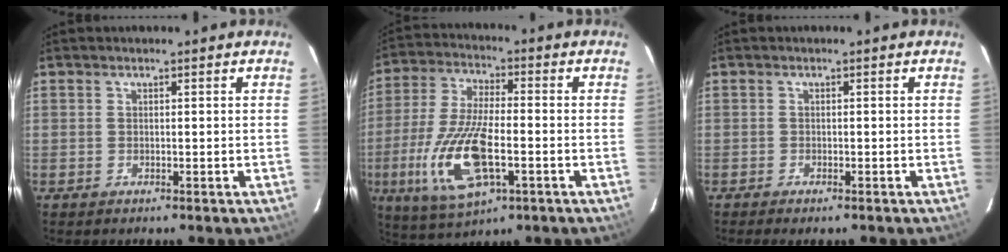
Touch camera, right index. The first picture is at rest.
{"total": 16.5, "force": [-5.1, 6.4, 14.4], "torque": [-0.312, -0.017, -0.093]}
{"total": 1.8, "force": [-1.4, 0.4, 1.0], "torque": [-0.024, -0.005, -0.026]}